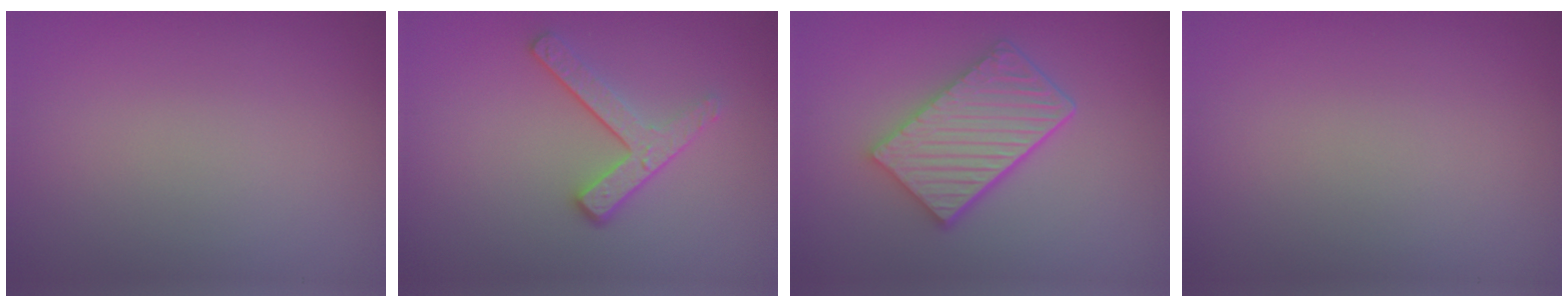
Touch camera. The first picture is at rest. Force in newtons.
{"total": 3.1, "press": 2.5, "slide": 1.9}
{"total": 5.5, "press": 4.3, "slide": 3.4}
{"total": 0.0}